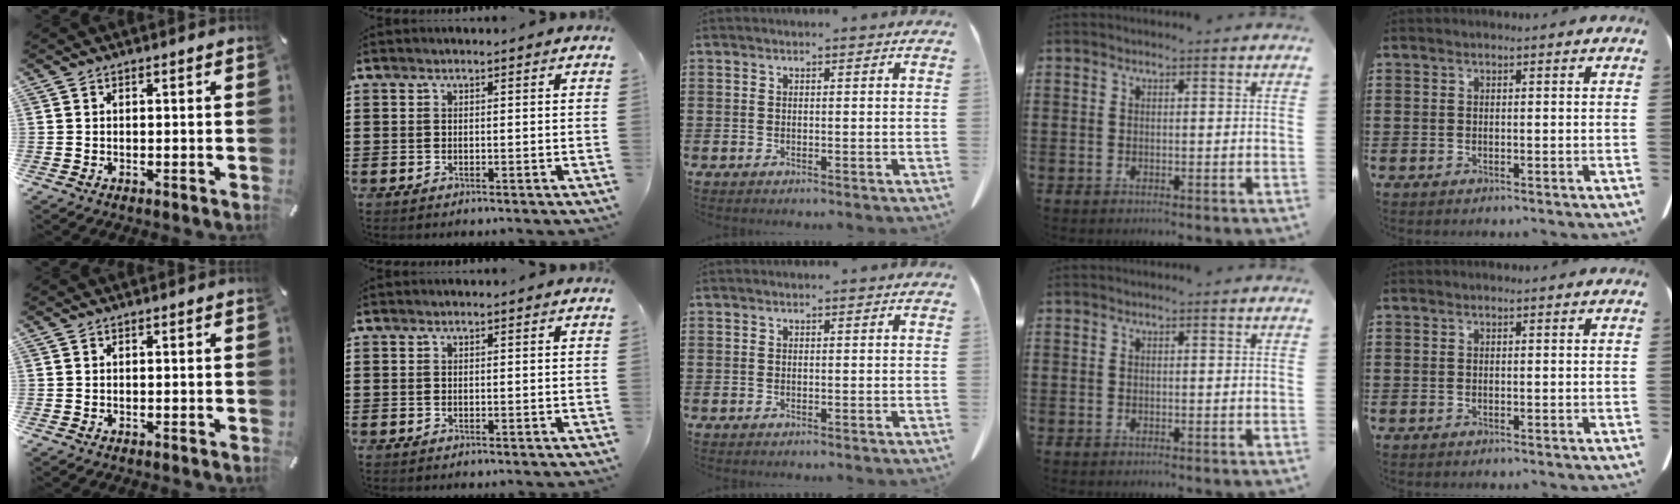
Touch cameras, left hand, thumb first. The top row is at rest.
{}